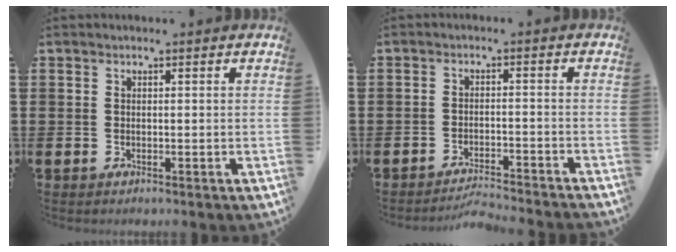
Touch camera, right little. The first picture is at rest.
{"total": 2.5, "force": [-2.5, -0.2, 0.2], "torque": [-0.005, 0.003, -0.053]}